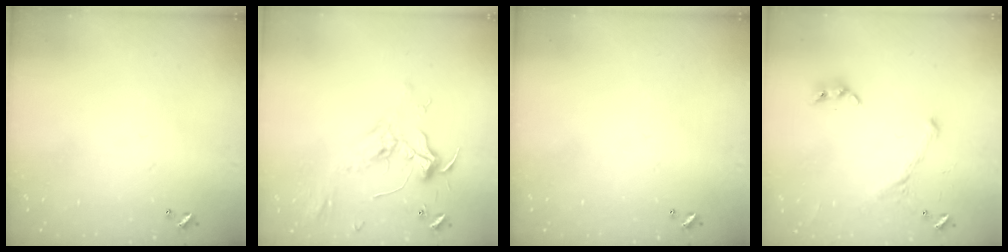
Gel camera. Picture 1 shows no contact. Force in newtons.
{"total": 2.3, "press": 2.2, "slide": 0.7}
{"total": 0.0}
{"total": 2.0, "press": 2.0, "slide": 0.4}